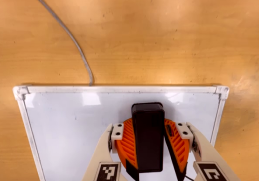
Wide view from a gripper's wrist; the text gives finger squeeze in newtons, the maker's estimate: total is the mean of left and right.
{"total": 10.6, "left": 12.1, "right": 9.2}